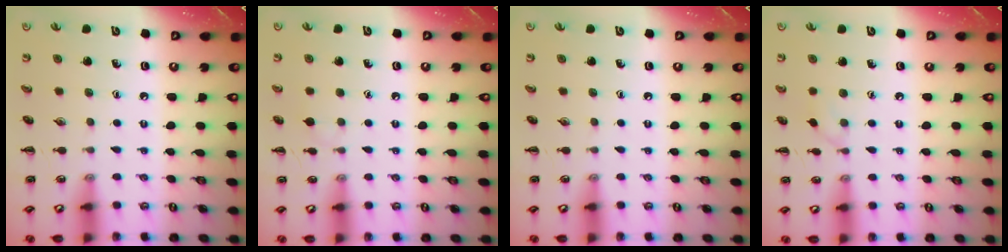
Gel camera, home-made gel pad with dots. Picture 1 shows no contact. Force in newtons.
{"total": 4.1, "press": 3.8, "slide": 1.5}
{"total": 0.0}
{"total": 2.8, "press": 2.5, "slide": 1.1}